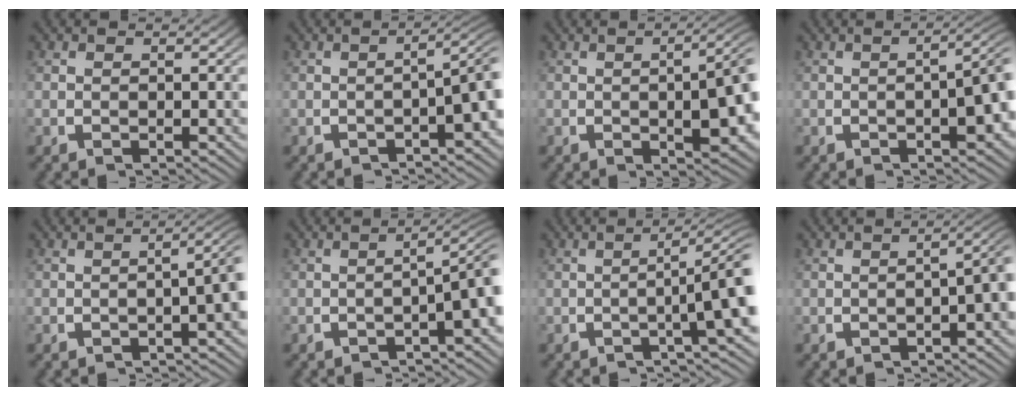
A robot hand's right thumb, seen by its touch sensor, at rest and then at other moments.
{"total": 4.7, "force": [-0.9, 1.9, 4.2], "torque": [-0.051, 0.002, -0.014]}
{"total": 7.2, "force": [0.4, 3.2, 6.4], "torque": [-0.071, 0.004, 0.002]}
{"total": 5.2, "force": [0.0, 2.2, 4.7], "torque": [-0.048, 0.009, -0.004]}
{"total": 4.8, "force": [-0.2, 1.8, 4.4], "torque": [-0.045, 0.013, -0.009]}
{"total": 5.0, "force": [-1.4, 1.8, 4.5], "torque": [-0.061, 0.000, -0.018]}
{"total": 4.5, "force": [-0.6, 0.7, 4.4], "torque": [-0.070, 0.003, -0.011]}
{"total": 4.8, "force": [-0.5, 2.3, 4.2], "torque": [-0.043, 0.013, -0.012]}